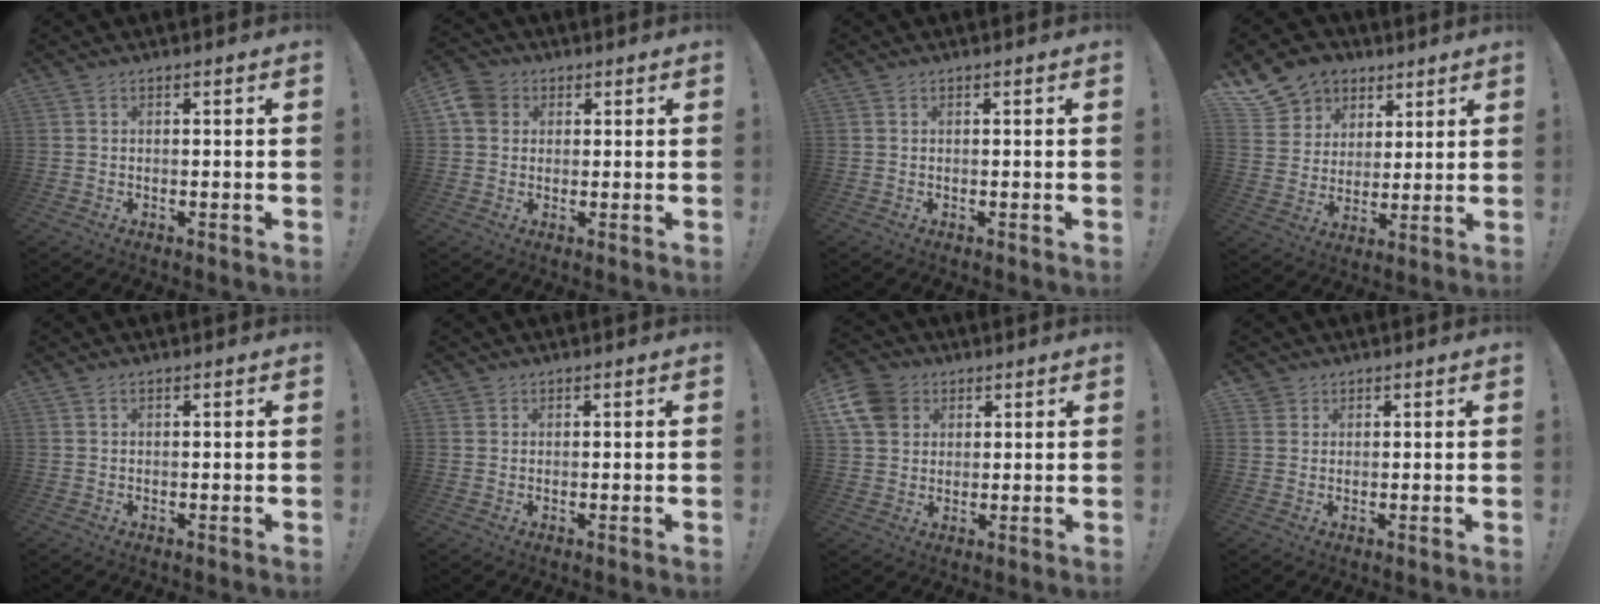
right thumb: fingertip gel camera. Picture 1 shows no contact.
{"total": 6.6, "force": [2.2, 5.6, 2.8], "torque": [-0.050, 0.000, 0.044]}
{"total": 0.0}
{"total": 11.9, "force": [7.0, 9.2, 2.9], "torque": [-0.047, -0.045, 0.143]}
{"total": 0.0}
{"total": 1.3, "force": [1.0, 0.9, 0.1], "torque": [0.003, -0.005, 0.017]}
{"total": 10.1, "force": [4.1, 8.2, 4.1], "torque": [-0.081, -0.021, 0.083]}
{"total": 2.2, "force": [1.5, 1.5, 0.1], "torque": [0.000, -0.008, 0.028]}